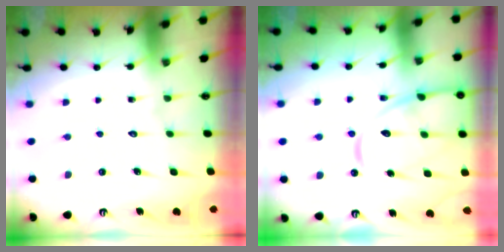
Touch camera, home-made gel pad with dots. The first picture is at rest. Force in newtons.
{"total": 13.0, "press": 13.0, "slide": 1.3}